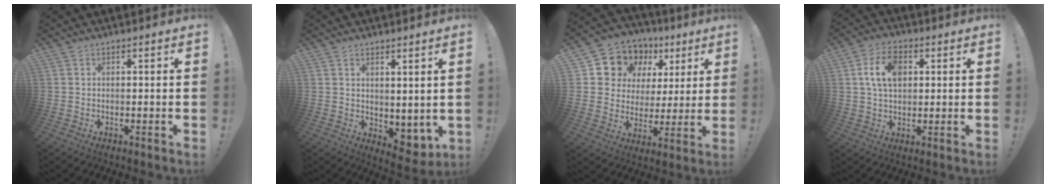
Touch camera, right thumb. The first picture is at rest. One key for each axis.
{"total": 5.1, "fx": 1.8, "fy": 3.7, "fz": 3.0, "tx": -0.021, "ty": -0.029, "tz": 0.041}
{"total": 10.6, "fx": 5.8, "fy": 8.4, "fz": 2.4, "tx": -0.044, "ty": -0.046, "tz": 0.119}
{"total": 9.8, "fx": 2.5, "fy": 6.3, "fz": 7.1, "tx": -0.126, "ty": 0.010, "tz": 0.046}